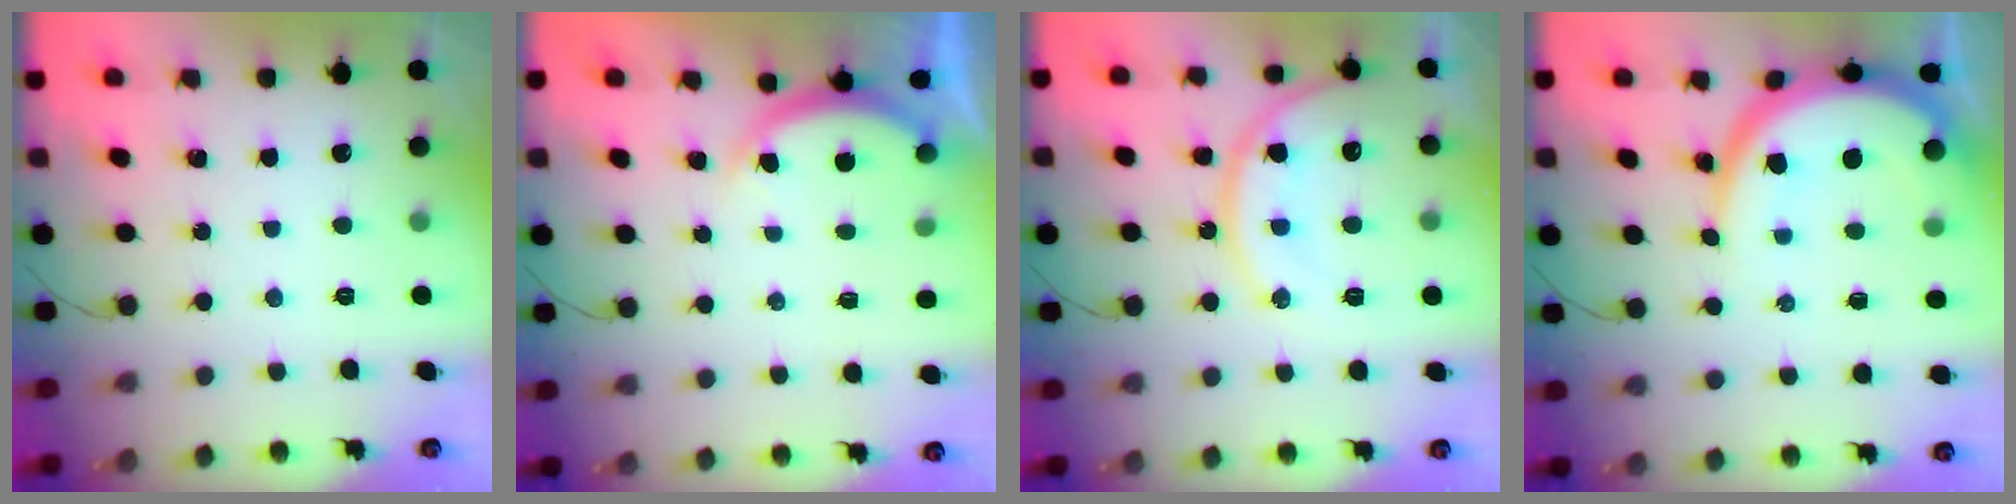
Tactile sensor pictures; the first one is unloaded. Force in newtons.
{"total": 4.3, "press": 4.2, "slide": 0.7}
{"total": 14.9, "press": 14.9, "slide": 1.0}
{"total": 12.5, "press": 12.5, "slide": 1.0}